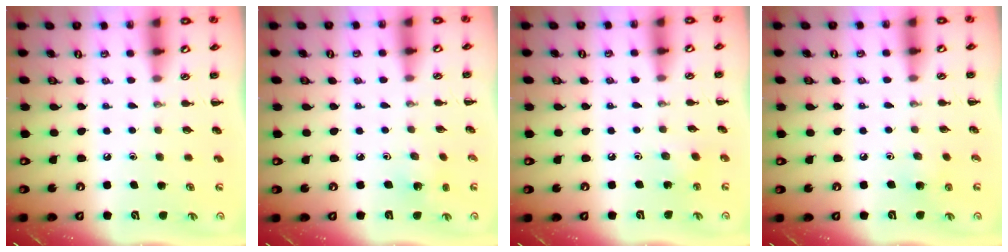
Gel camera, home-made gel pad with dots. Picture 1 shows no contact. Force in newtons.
{"total": 1.6, "press": 1.5, "slide": 0.5}
{"total": 2.5, "press": 2.4, "slide": 0.8}
{"total": 4.0, "press": 3.8, "slide": 1.2}